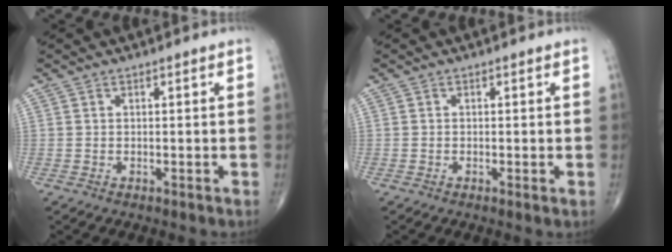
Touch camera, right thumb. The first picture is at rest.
{"total": 0.6, "force": [-0.1, 0.1, 0.6], "torque": [-0.014, -0.003, -0.004]}